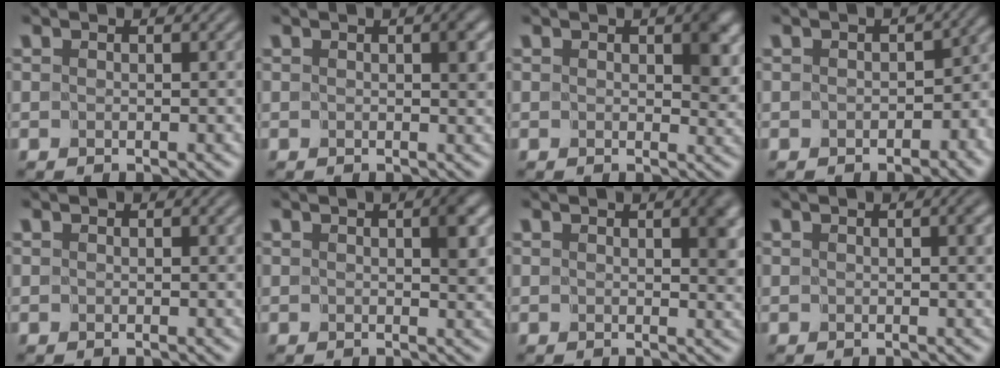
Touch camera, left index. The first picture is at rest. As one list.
[{"total": 1.7, "force": [0.3, 0.9, 1.5], "torque": [-0.013, 0.002, 0.002]}, {"total": 3.9, "force": [1.0, 2.2, 3.1], "torque": [-0.037, -0.002, 0.014]}, {"total": 4.9, "force": [-1.5, 3.2, 3.3], "torque": [-0.010, -0.004, -0.026]}, {"total": 0.0}, {"total": 2.6, "force": [0.6, 1.1, 2.3], "torque": [-0.027, 0.003, 0.006]}, {"total": 3.2, "force": [1.0, 1.4, 2.7], "torque": [-0.030, 0.001, 0.013]}, {"total": 1.1, "force": [0.2, 0.3, 1.1], "torque": [-0.013, 0.001, 0.003]}]